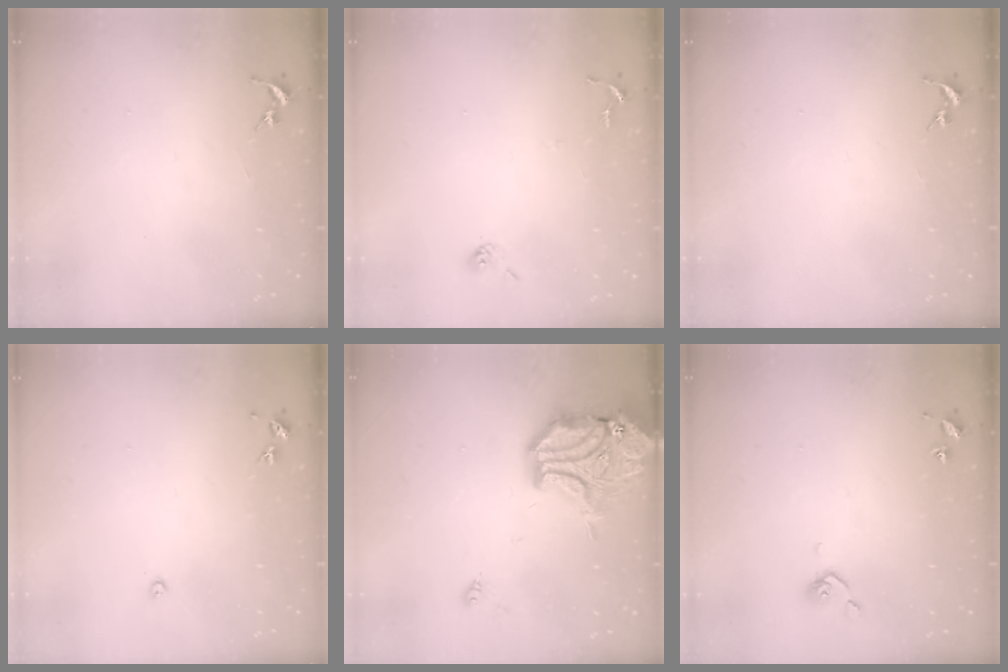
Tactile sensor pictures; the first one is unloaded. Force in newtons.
{"total": 5.9, "press": 5.9, "slide": 0.5}
{"total": 0.0}
{"total": 2.2, "press": 2.2, "slide": 0.3}
{"total": 20.7, "press": 20.5, "slide": 3.1}
{"total": 5.0, "press": 4.9, "slide": 1.2}